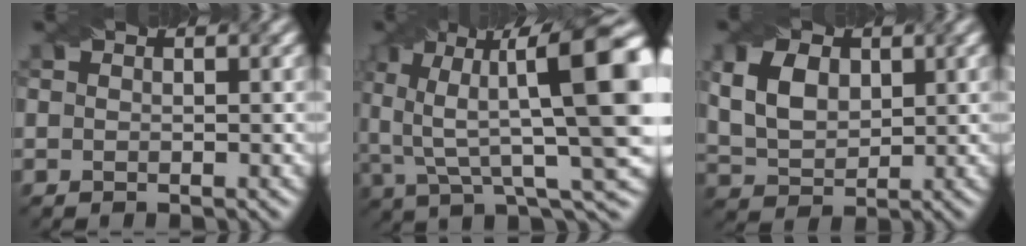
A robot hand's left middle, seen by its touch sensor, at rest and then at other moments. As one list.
[{"total": 15.3, "force": [4.5, 4.9, 13.8], "torque": [-0.248, 0.014, 0.086]}, {"total": 5.2, "force": [1.5, 3.5, 3.5], "torque": [-0.080, 0.004, 0.028]}]